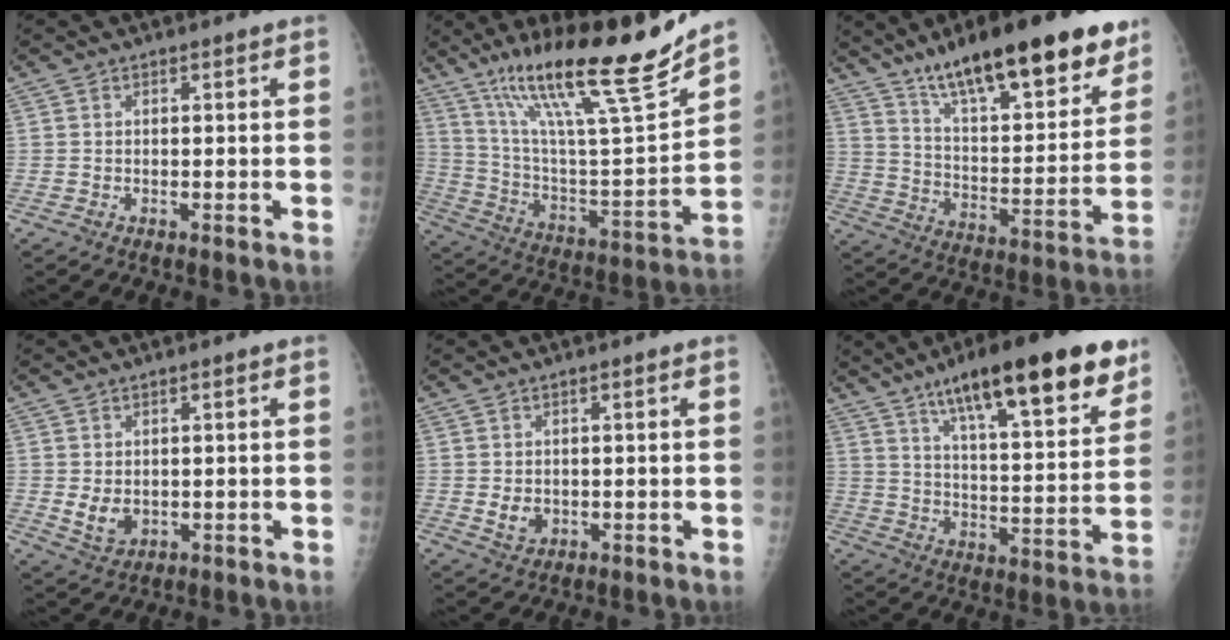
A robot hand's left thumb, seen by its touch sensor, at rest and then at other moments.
{"total": 25.2, "force": [17.9, 3.3, 17.5], "torque": [-0.272, -0.070, 0.314]}
{"total": 25.5, "force": [17.4, 7.5, 17.2], "torque": [-0.224, -0.057, 0.276]}
{"total": 3.9, "force": [0.1, 2.8, 2.7], "torque": [-0.034, -0.009, 0.013]}
{"total": 2.8, "force": [-0.1, 2.2, 1.7], "torque": [-0.022, -0.003, 0.006]}
{"total": 24.6, "force": [15.1, 6.3, 18.3], "torque": [-0.247, -0.042, 0.232]}